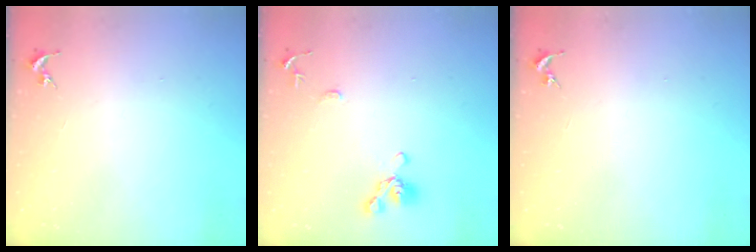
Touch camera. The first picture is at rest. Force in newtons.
{"total": 10.7, "press": 10.6, "slide": 1.3}
{"total": 0.0}